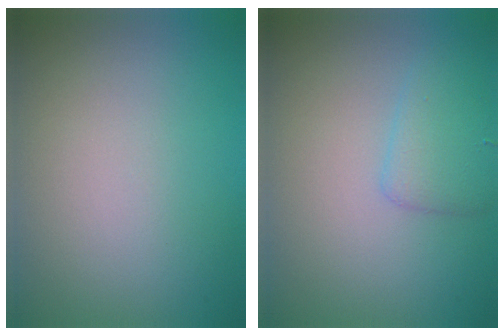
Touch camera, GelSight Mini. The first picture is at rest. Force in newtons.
{"total": 2.4, "press": 2.4, "slide": 0.0}